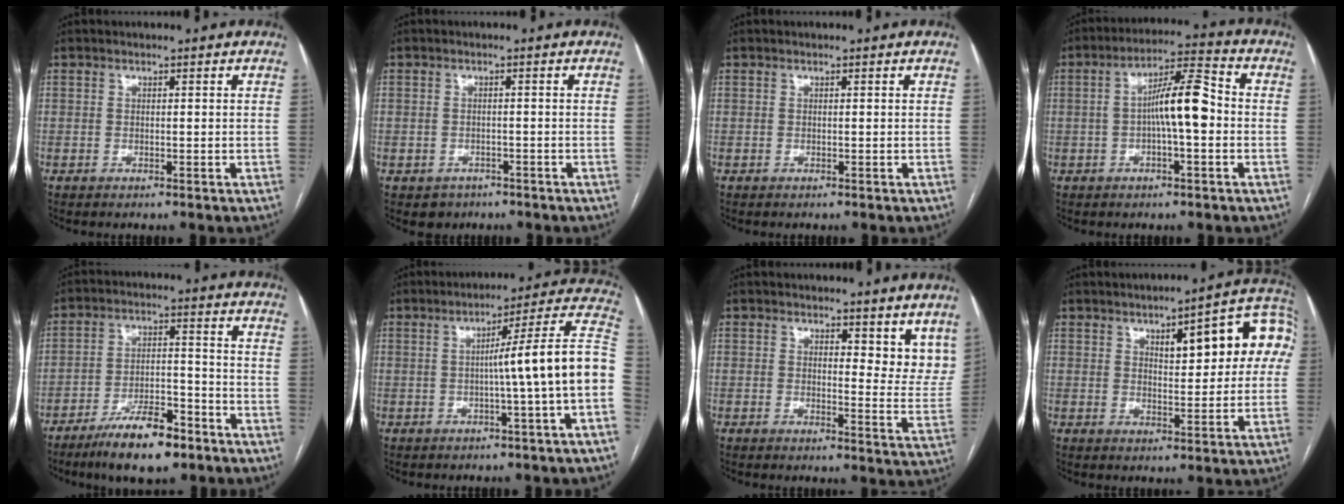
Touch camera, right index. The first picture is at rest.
{"total": 3.0, "force": [-1.7, 2.5, 0.2], "torque": [-0.001, 0.009, -0.021]}
{"total": 0.0}
{"total": 9.1, "force": [-0.7, 1.6, 8.9], "torque": [-0.153, 0.027, -0.015]}
{"total": 11.1, "force": [-7.8, 3.1, 7.3], "torque": [-0.125, 0.001, -0.132]}
{"total": 12.8, "force": [-1.8, -1.7, 12.6], "torque": [-0.160, 0.033, -0.032]}
{"total": 8.1, "force": [6.5, 3.1, 3.7], "torque": [-0.025, -0.027, 0.064]}
{"total": 12.9, "force": [3.7, 3.8, 11.8], "torque": [-0.144, 0.033, 0.046]}